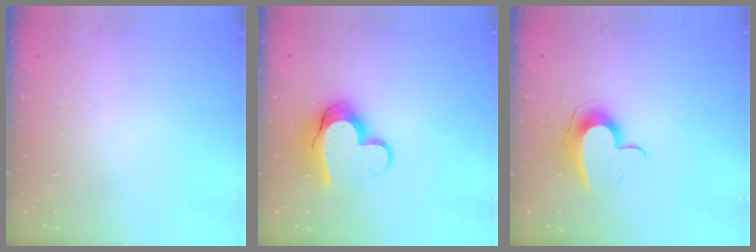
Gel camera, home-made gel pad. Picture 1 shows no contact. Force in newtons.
{"total": 12.4, "press": 12.3, "slide": 1.1}
{"total": 9.9, "press": 9.9, "slide": 0.4}